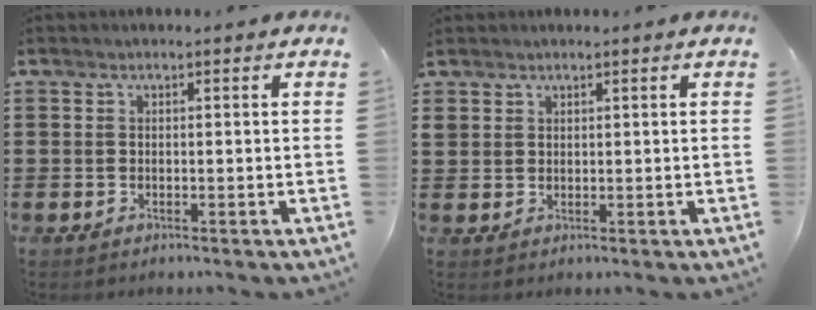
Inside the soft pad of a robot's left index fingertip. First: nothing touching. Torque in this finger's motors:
{"motor_torque": [1.32, 0.82, 0.33, 0.08]}